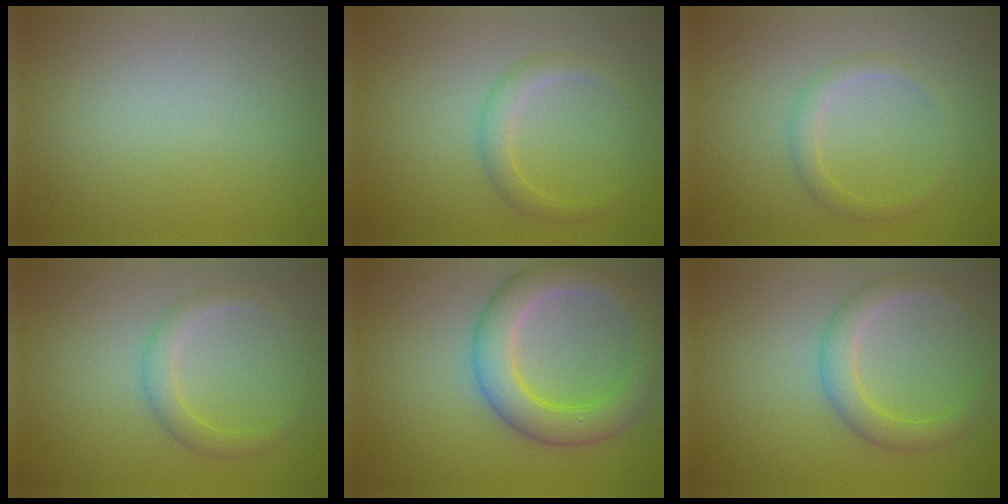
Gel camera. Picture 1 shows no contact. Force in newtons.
{"total": 1.7, "press": 1.7, "slide": 0.1}
{"total": 1.5, "press": 1.5, "slide": 0.1}
{"total": 2.0, "press": 2.0, "slide": 0.1}
{"total": 5.7, "press": 5.7, "slide": 0.2}
{"total": 3.0, "press": 3.0, "slide": 0.1}